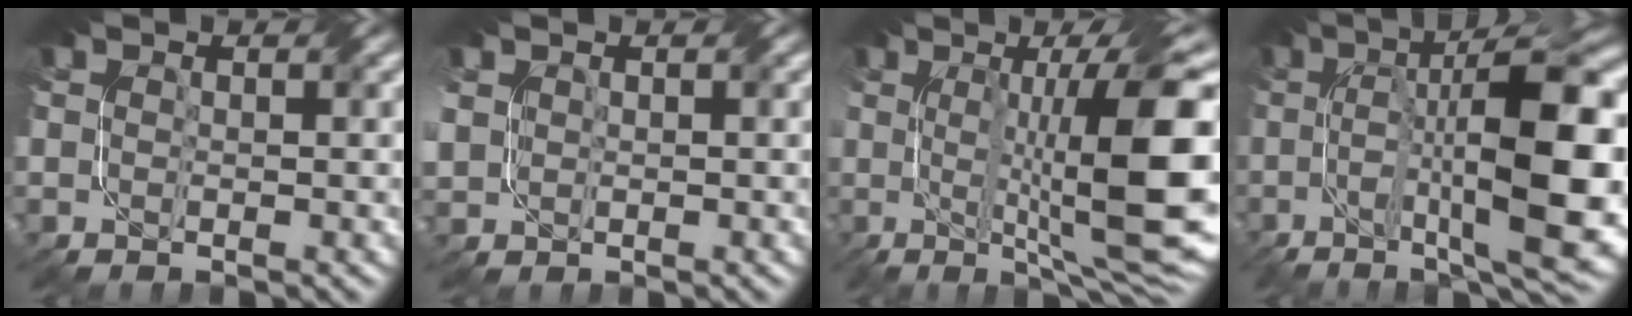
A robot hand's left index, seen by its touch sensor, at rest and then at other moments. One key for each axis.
{"total": 1.9, "fx": 0.6, "fy": 1.7, "fz": 0.7, "tx": -0.023, "ty": -0.002, "tz": 0.013}
{"total": 13.9, "fx": 0.8, "fy": 3.0, "fz": 13.5, "tx": -0.182, "ty": 0.003, "tz": 0.017}
{"total": 14.9, "fx": -0.8, "fy": 4.1, "fz": 14.3, "tx": -0.218, "ty": 0.017, "tz": -0.008}